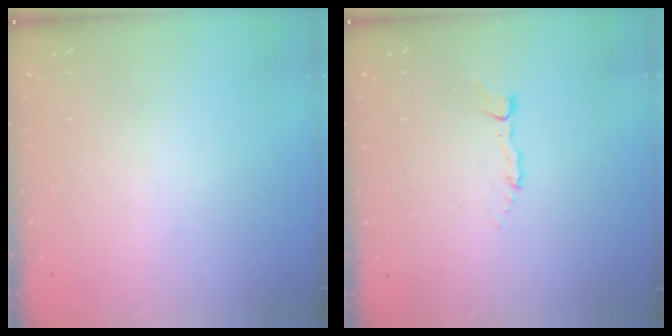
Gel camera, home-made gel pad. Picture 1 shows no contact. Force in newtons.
{"total": 3.0, "press": 3.0, "slide": 0.2}